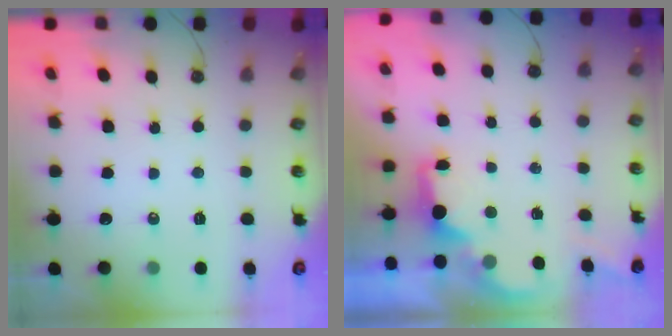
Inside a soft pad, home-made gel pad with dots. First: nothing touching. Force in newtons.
{"total": 2.1, "press": 1.9, "slide": 0.8}